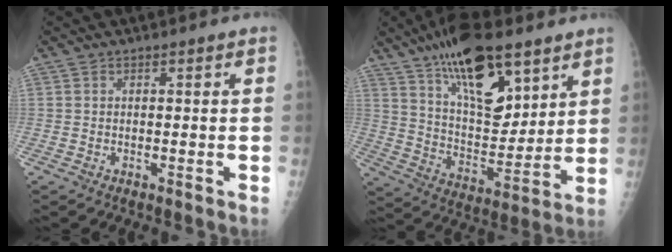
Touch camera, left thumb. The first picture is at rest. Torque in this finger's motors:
{"motor_torque": [2.17, 1.87, 1.67, -1.10, 0.20]}